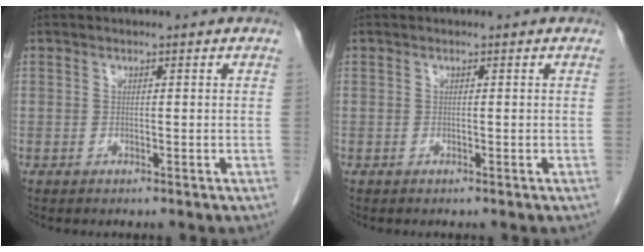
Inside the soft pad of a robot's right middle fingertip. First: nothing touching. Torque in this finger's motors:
{"motor_torque": [-0.06, -0.17, -0.02, 0.01]}